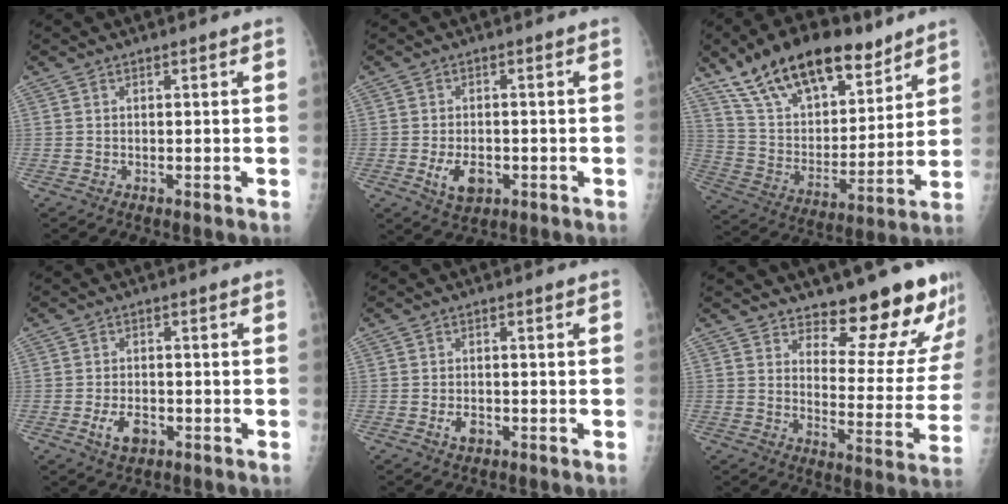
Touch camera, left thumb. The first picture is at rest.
{"total": 5.4, "force": [-1.7, 3.4, 3.9], "torque": [-0.059, -0.002, -0.021]}
{"total": 23.1, "force": [15.8, 10.8, 13.1], "torque": [-0.189, -0.045, 0.279]}
{"total": 4.5, "force": [-1.8, 2.8, 3.1], "torque": [-0.050, 0.004, -0.028]}
{"total": 2.4, "force": [-1.0, 1.5, 1.6], "torque": [-0.025, 0.002, -0.014]}
{"total": 15.5, "force": [13.7, 4.3, 5.8], "torque": [-0.024, -0.123, 0.174]}